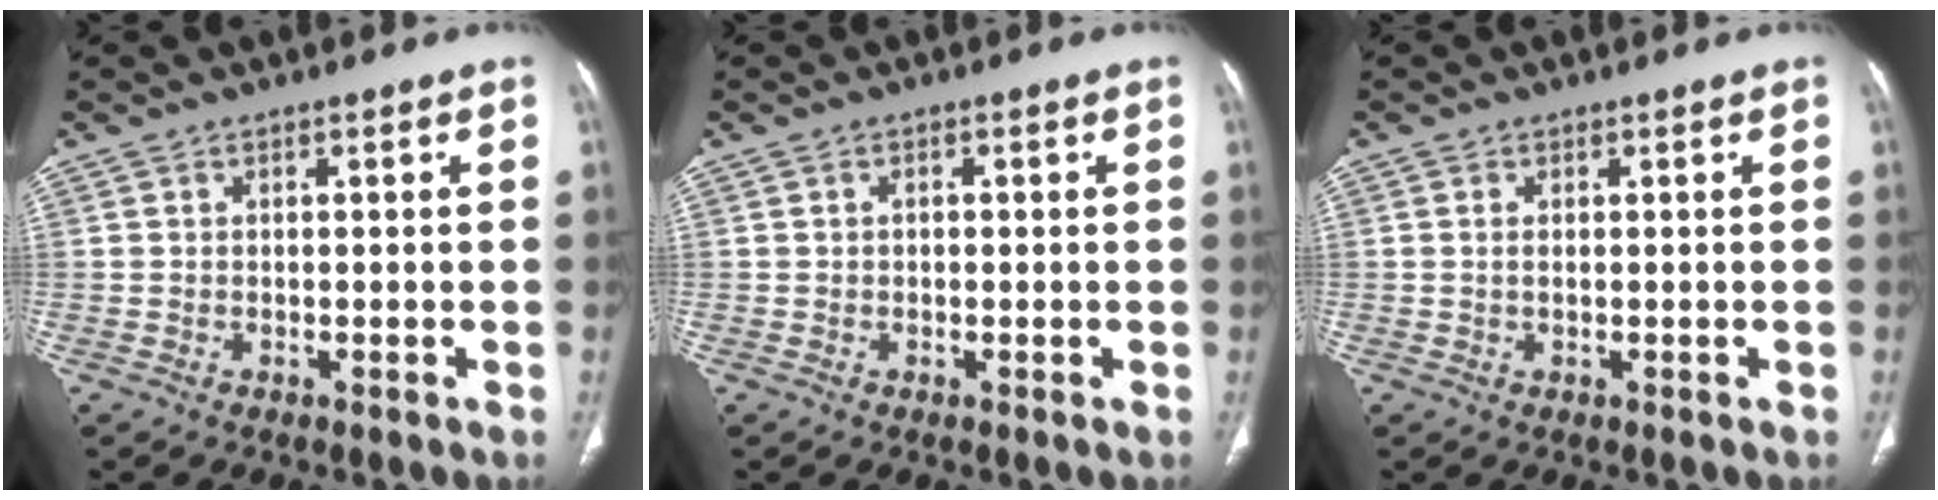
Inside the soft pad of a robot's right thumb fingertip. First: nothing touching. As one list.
[{"total": 0.7, "force": [0.1, 0.5, 0.5], "torque": [-0.007, 0.002, 0.000]}, {"total": 1.0, "force": [0.2, 0.4, 0.9], "torque": [-0.025, 0.000, 0.006]}]